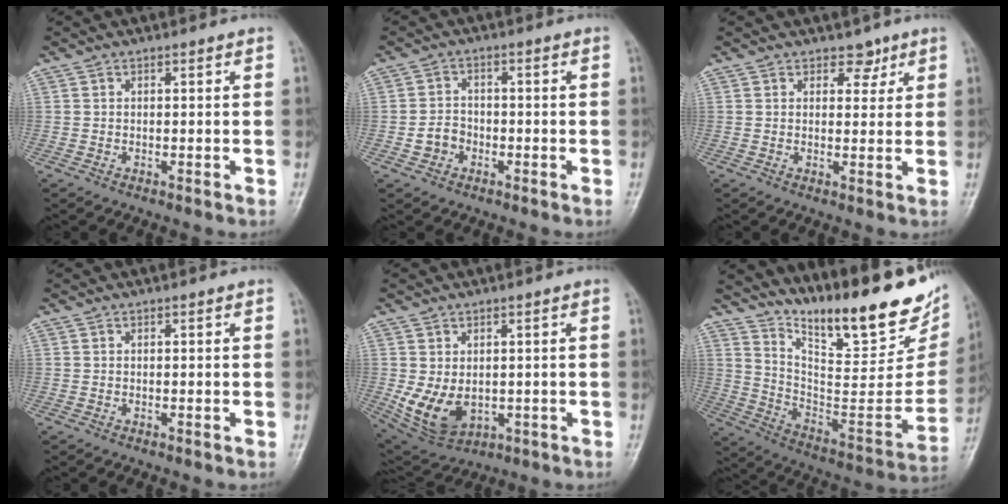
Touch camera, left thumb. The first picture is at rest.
{"total": 3.9, "force": [-1.4, 3.3, 1.5], "torque": [-0.012, 0.017, -0.029]}
{"total": 2.9, "force": [1.9, 1.9, 1.0], "torque": [0.010, -0.011, 0.026]}
{"total": 0.0}
{"total": 8.9, "force": [-0.7, 6.3, 6.3], "torque": [-0.103, -0.012, 0.011]}
{"total": 27.5, "force": [19.8, 7.3, 17.6], "torque": [-0.234, -0.107, 0.308]}